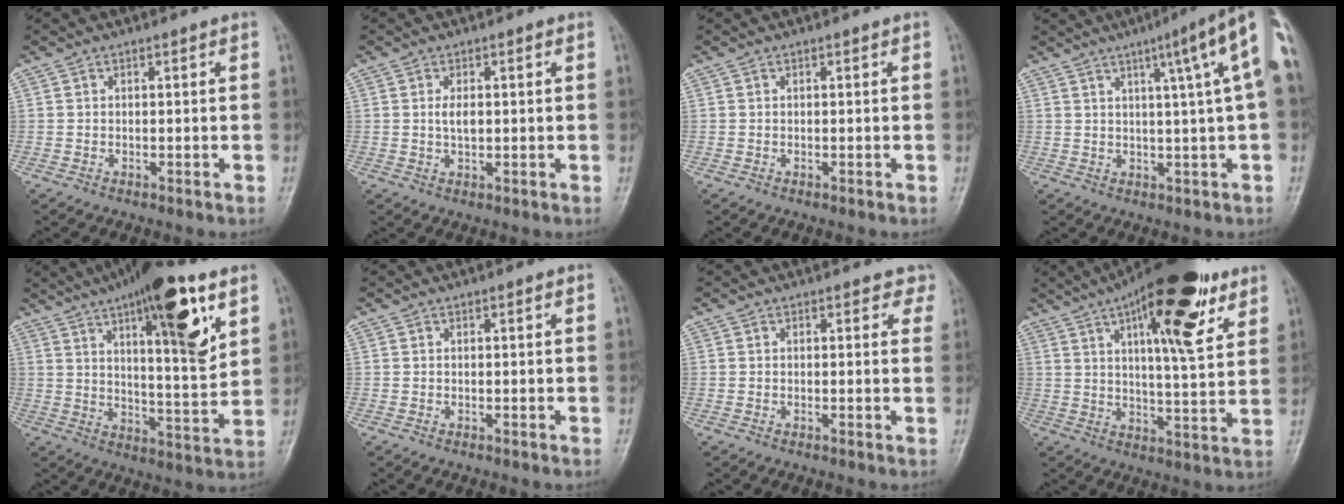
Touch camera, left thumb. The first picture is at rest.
{"total": 2.5, "force": [0.3, 1.3, 2.1], "torque": [-0.033, 0.002, 0.005]}
{"total": 0.0}
{"total": 12.1, "force": [3.9, 0.7, 11.4], "torque": [-0.143, 0.012, 0.043]}
{"total": 19.5, "force": [9.6, 5.1, 16.2], "torque": [-0.214, -0.036, 0.147]}
{"total": 0.0}
{"total": 2.2, "force": [1.7, 1.4, 0.5], "torque": [0.026, -0.005, 0.002]}
{"total": 20.2, "force": [10.5, 6.2, 16.1], "torque": [-0.211, -0.029, 0.154]}